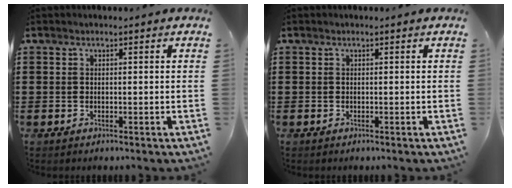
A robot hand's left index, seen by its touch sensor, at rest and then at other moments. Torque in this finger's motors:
{"motor_torque": [0.00, 0.00, -0.01, 0.00]}